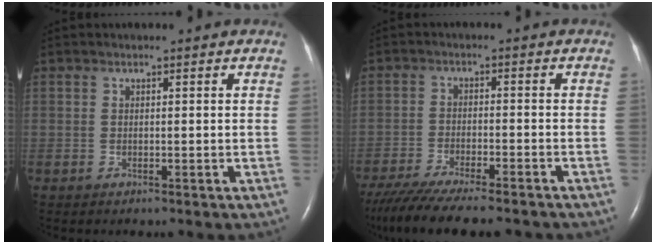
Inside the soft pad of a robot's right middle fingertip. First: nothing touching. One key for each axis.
{"total": 15.2, "fx": -13.0, "fy": 2.1, "fz": 7.7, "tx": -0.141, "ty": -0.034, "tz": -0.199}